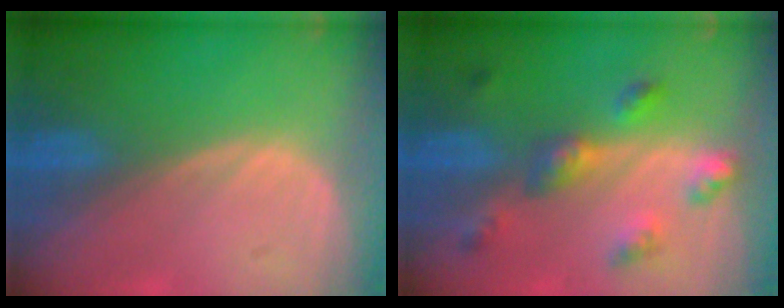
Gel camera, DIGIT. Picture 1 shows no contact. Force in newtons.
{"total": 6.0, "press": 5.8, "slide": 1.5}